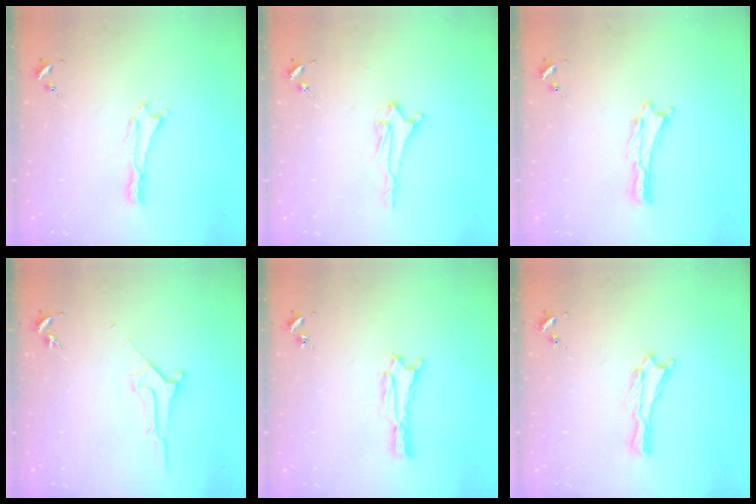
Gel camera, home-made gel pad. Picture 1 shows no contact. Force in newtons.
{"total": 2.1, "press": 2.0, "slide": 0.4}
{"total": 0.0}
{"total": 1.8, "press": 1.7, "slide": 0.2}
{"total": 1.7, "press": 1.7, "slide": 0.3}
{"total": 0.0}